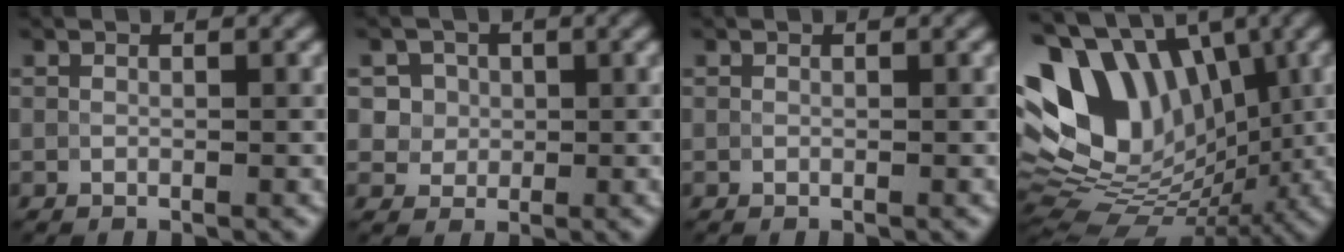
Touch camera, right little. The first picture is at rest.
{"total": 3.6, "force": [0.5, 3.5, 0.6], "torque": [0.013, 0.023, 0.005]}
{"total": 0.0}
{"total": 12.4, "force": [3.0, 8.6, 8.4], "torque": [-0.157, 0.009, 0.048]}